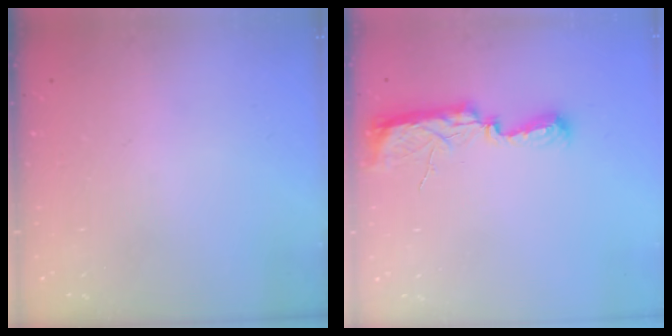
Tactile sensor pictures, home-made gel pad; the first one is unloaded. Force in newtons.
{"total": 7.9, "press": 7.8, "slide": 0.8}